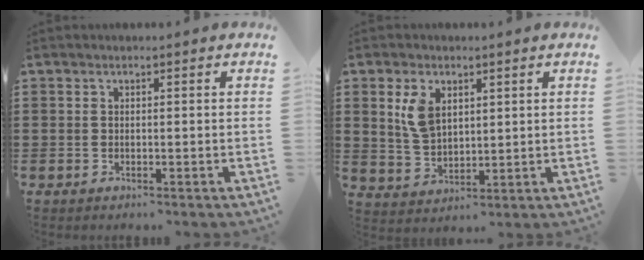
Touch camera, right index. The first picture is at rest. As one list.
[{"total": 5.7, "force": [2.4, 3.4, 3.8], "torque": [-0.088, 0.010, 0.043]}]